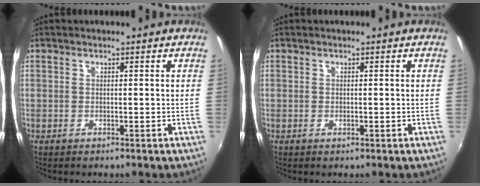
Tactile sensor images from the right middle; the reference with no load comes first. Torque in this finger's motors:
{"motor_torque": [-0.02, 0.08, 0.07, 0.03]}